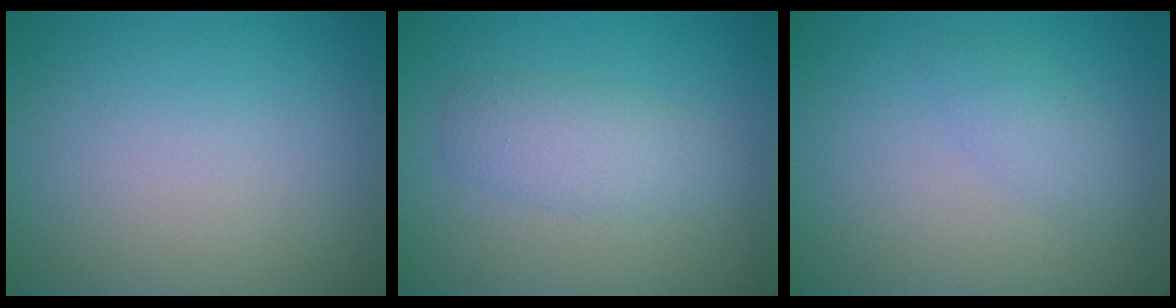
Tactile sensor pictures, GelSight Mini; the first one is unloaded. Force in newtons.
{"total": 2.9, "press": 2.9, "slide": 0.1}
{"total": 0.7, "press": 0.7, "slide": 0.1}